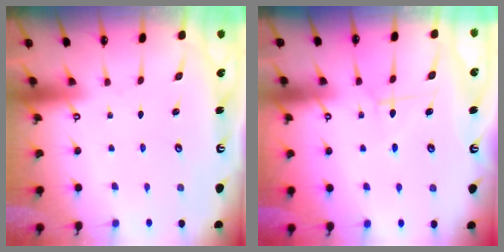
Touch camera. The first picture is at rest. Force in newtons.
{"total": 8.2, "press": 8.1, "slide": 1.0}